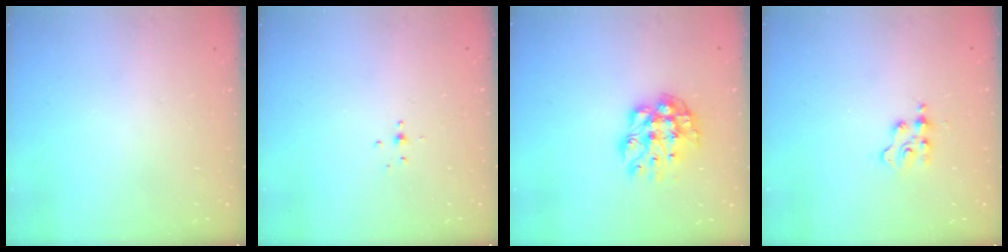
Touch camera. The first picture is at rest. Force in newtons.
{"total": 2.1, "press": 1.9, "slide": 0.8}
{"total": 9.4, "press": 9.4, "slide": 0.7}
{"total": 2.3, "press": 2.3, "slide": 0.3}